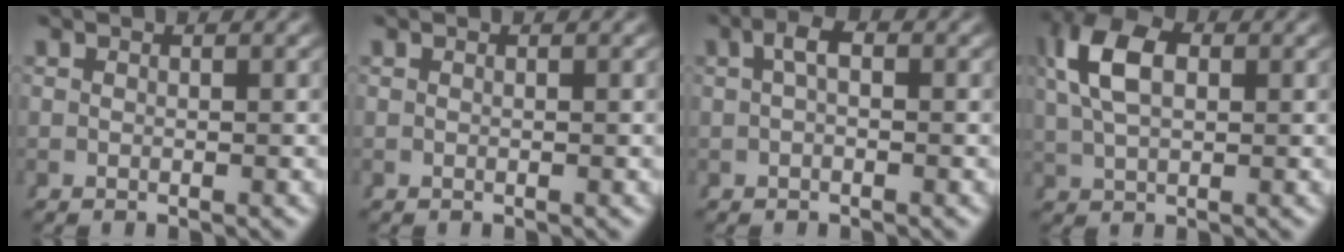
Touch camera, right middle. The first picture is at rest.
{"total": 0.0}
{"total": 1.9, "force": [0.6, 0.4, 1.8], "torque": [-0.024, 0.009, 0.008]}
{"total": 5.2, "force": [1.7, 2.7, 4.1], "torque": [-0.092, 0.000, 0.038]}